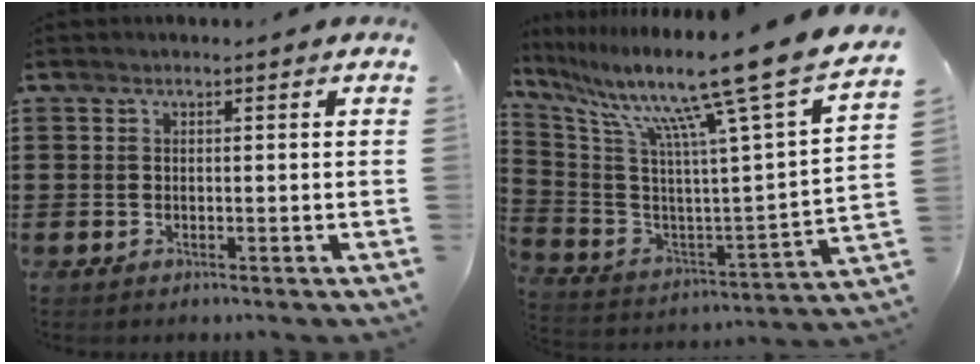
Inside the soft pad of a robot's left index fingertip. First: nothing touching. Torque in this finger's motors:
{"motor_torque": [1.63, -0.51, 1.05, 0.21]}